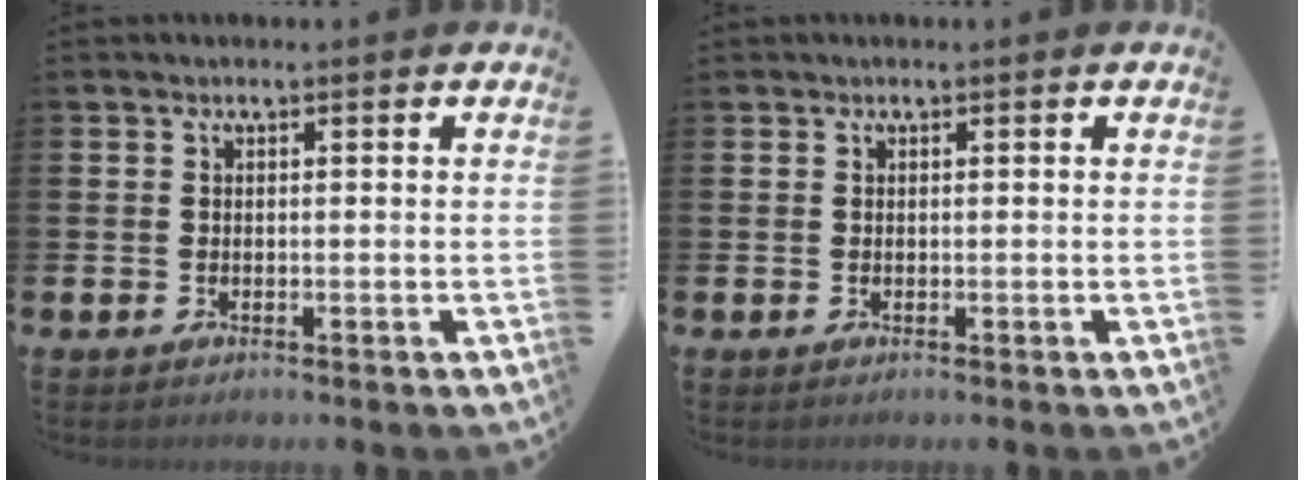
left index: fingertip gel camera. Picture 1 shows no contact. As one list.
[{"total": 0.0}]